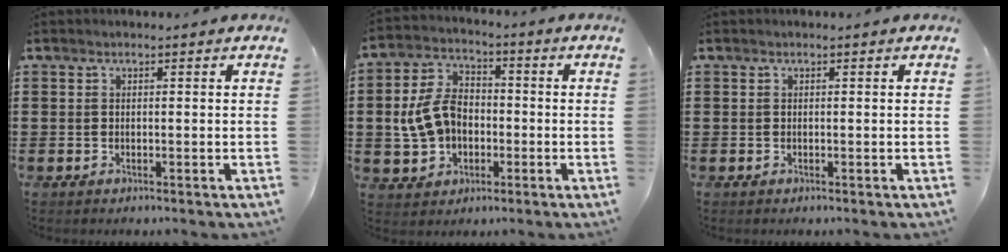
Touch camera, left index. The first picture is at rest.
{"total": 8.6, "force": [-0.8, 6.4, 5.6], "torque": [-0.147, 0.010, -0.019]}
{"total": 0.0}